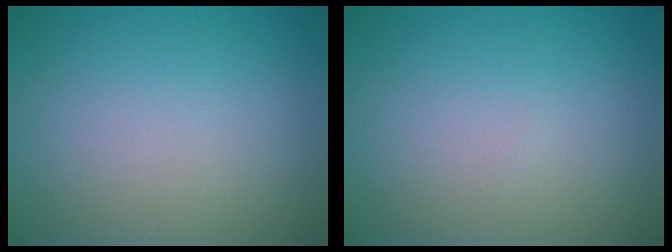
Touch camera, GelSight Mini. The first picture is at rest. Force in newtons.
{"total": 0.0}